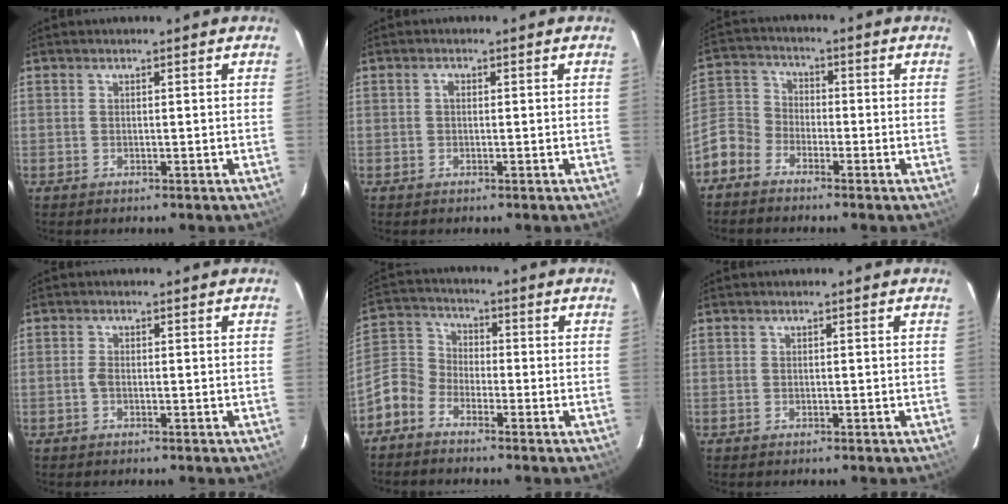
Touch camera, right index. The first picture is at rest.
{"total": 0.8, "force": [0.0, 0.6, 0.6], "torque": [-0.009, 0.005, -0.001]}
{"total": 7.8, "force": [-4.7, 5.8, 2.5], "torque": [-0.066, 0.022, -0.110]}
{"total": 1.2, "force": [-0.4, 0.6, 0.9], "torque": [-0.021, 0.002, -0.009]}
{"total": 8.3, "force": [-4.7, 6.0, 3.1], "torque": [-0.083, 0.024, -0.115]}
{"total": 0.0}